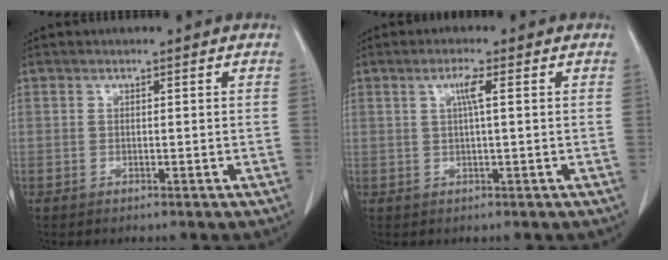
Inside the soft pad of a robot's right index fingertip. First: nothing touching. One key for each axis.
{"total": 2.6, "fx": 0.8, "fy": -0.1, "fz": 2.5, "tx": -0.050, "ty": 0.004, "tz": 0.013}